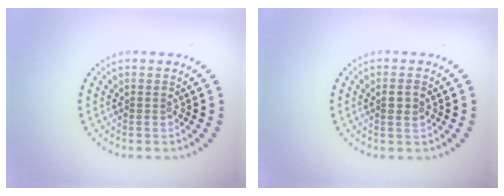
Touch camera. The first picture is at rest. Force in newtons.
{"total": 1.4, "press": 1.3, "slide": 0.4}